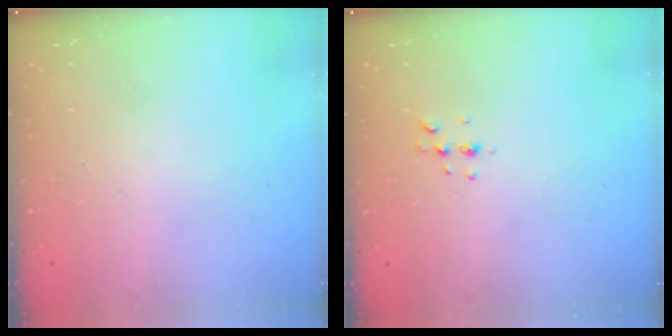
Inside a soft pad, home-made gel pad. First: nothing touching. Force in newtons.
{"total": 4.4, "press": 4.0, "slide": 1.8}